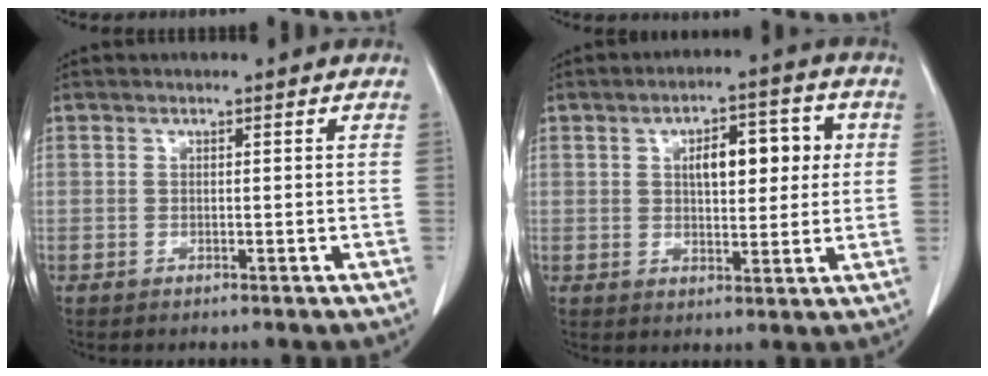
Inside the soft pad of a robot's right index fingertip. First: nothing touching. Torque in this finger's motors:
{"motor_torque": [0.56, 0.36, 0.36, 0.09]}